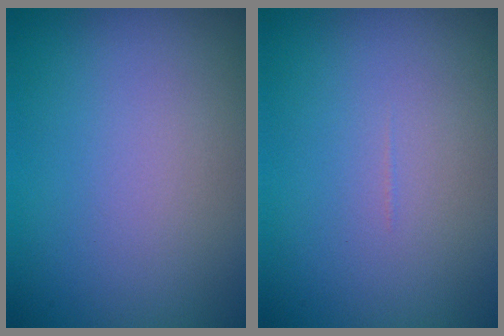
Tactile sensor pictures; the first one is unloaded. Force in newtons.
{"total": 0.0}